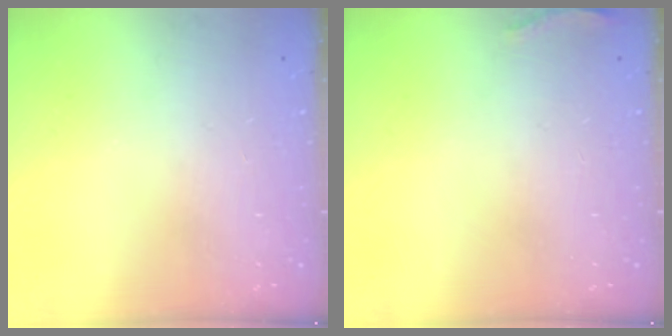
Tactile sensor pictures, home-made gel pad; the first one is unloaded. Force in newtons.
{"total": 7.3, "press": 5.5, "slide": 4.8}